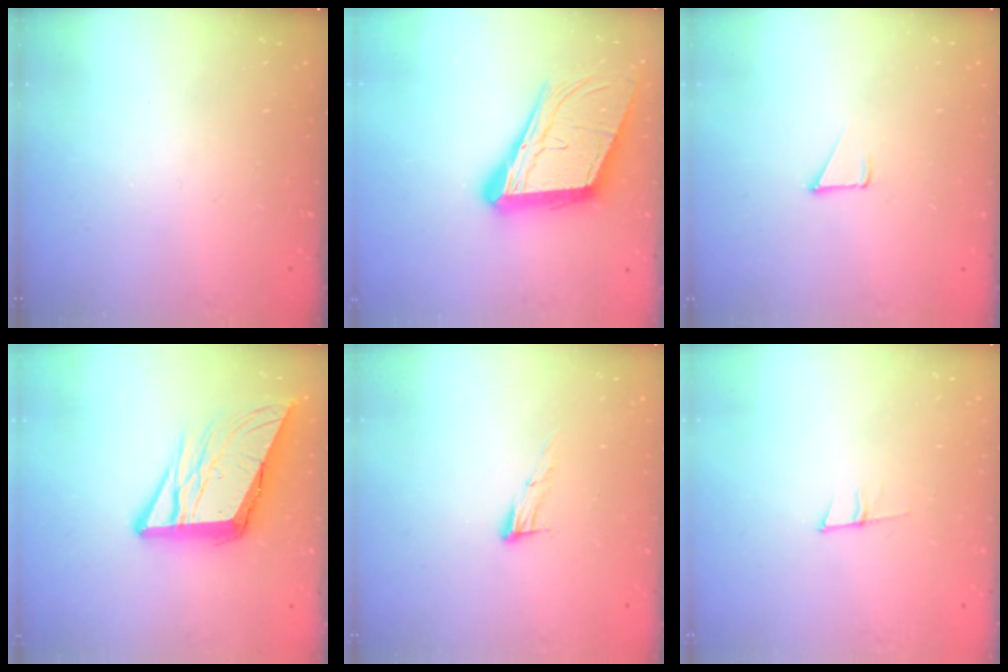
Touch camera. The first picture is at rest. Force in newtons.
{"total": 20.4, "press": 20.0, "slide": 3.9}
{"total": 2.8, "press": 2.8, "slide": 0.2}
{"total": 12.9, "press": 12.7, "slide": 2.0}
{"total": 8.5, "press": 8.4, "slide": 1.5}
{"total": 5.6, "press": 5.0, "slide": 2.6}